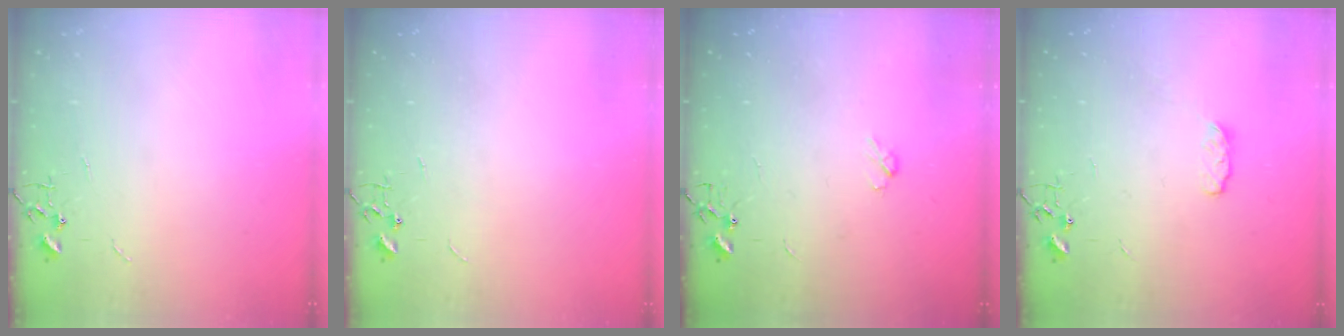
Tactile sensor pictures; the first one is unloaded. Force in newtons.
{"total": 0.0}
{"total": 3.3, "press": 3.3, "slide": 0.6}
{"total": 4.8, "press": 4.8, "slide": 0.7}